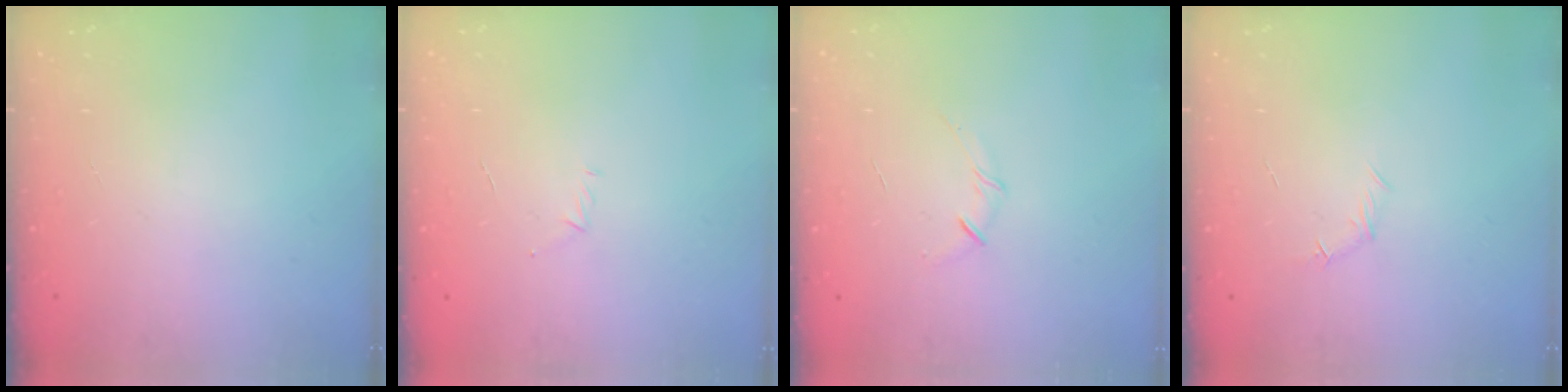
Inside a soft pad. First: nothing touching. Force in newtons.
{"total": 4.3, "press": 4.1, "slide": 1.1}
{"total": 3.5, "press": 3.4, "slide": 1.0}
{"total": 4.7, "press": 4.5, "slide": 1.4}